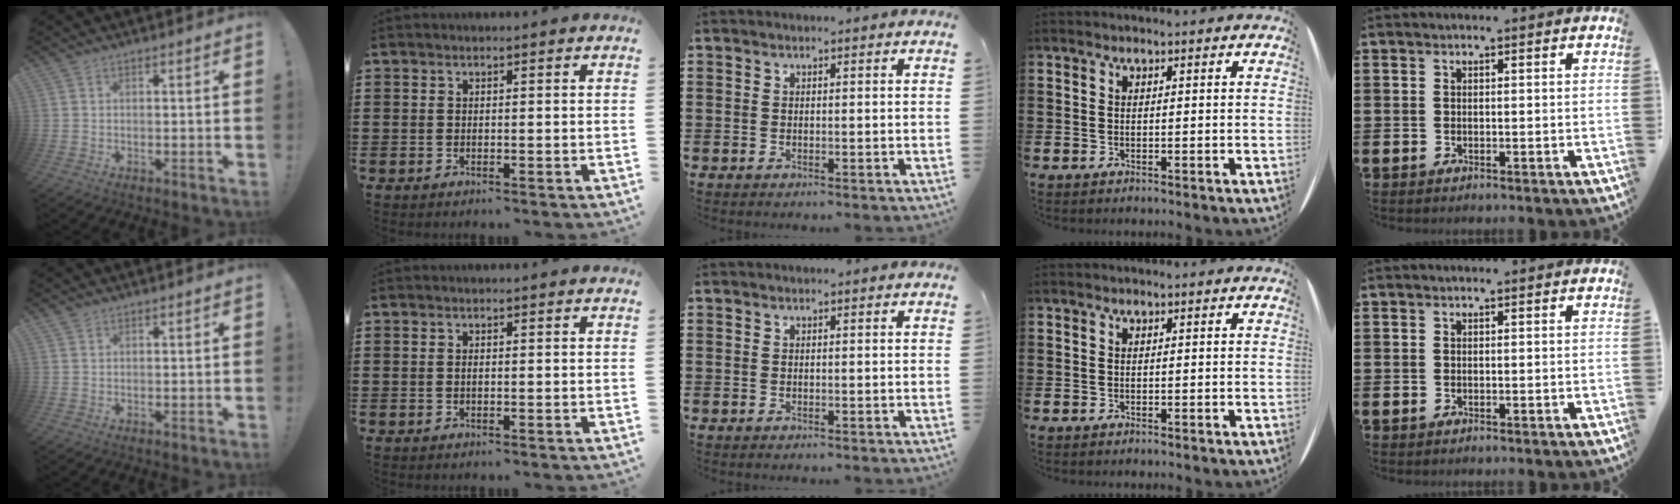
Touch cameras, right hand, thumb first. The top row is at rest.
{"thumb": {"total": 0.6, "force": [0.5, 0.2, 0.1], "torque": [-0.001, -0.001, 0.009]}, "index": {"total": 0.5, "force": [0.0, 0.2, 0.5], "torque": [-0.010, -0.001, -0.001]}}